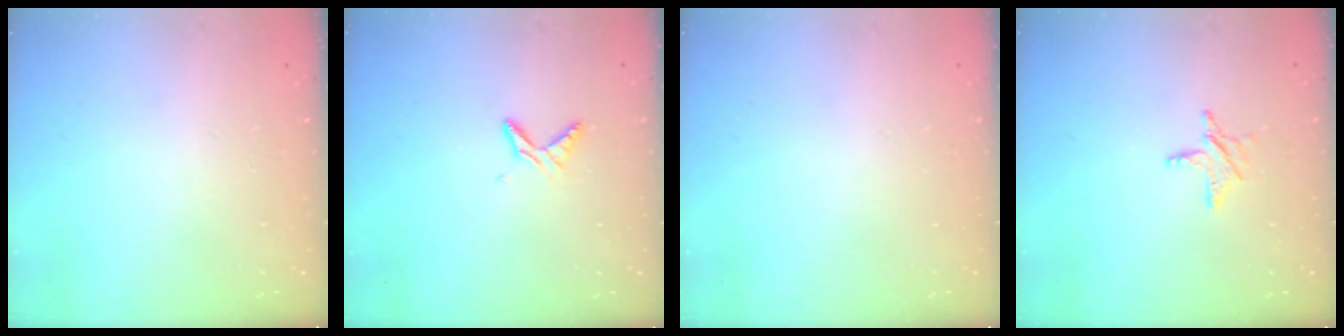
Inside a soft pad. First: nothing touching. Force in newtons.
{"total": 5.5, "press": 5.4, "slide": 0.6}
{"total": 0.0}
{"total": 4.9, "press": 4.8, "slide": 0.4}